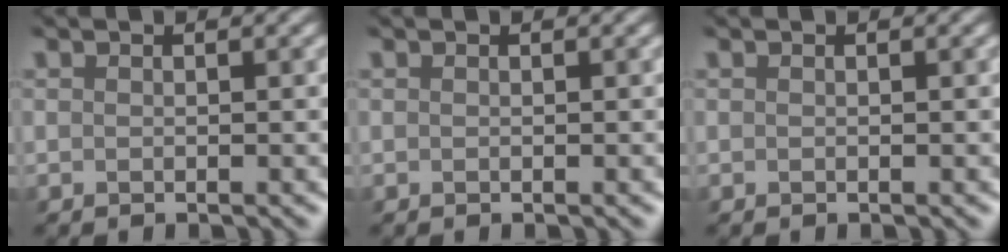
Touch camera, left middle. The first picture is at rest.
{"total": 0.0}
{"total": 0.0}